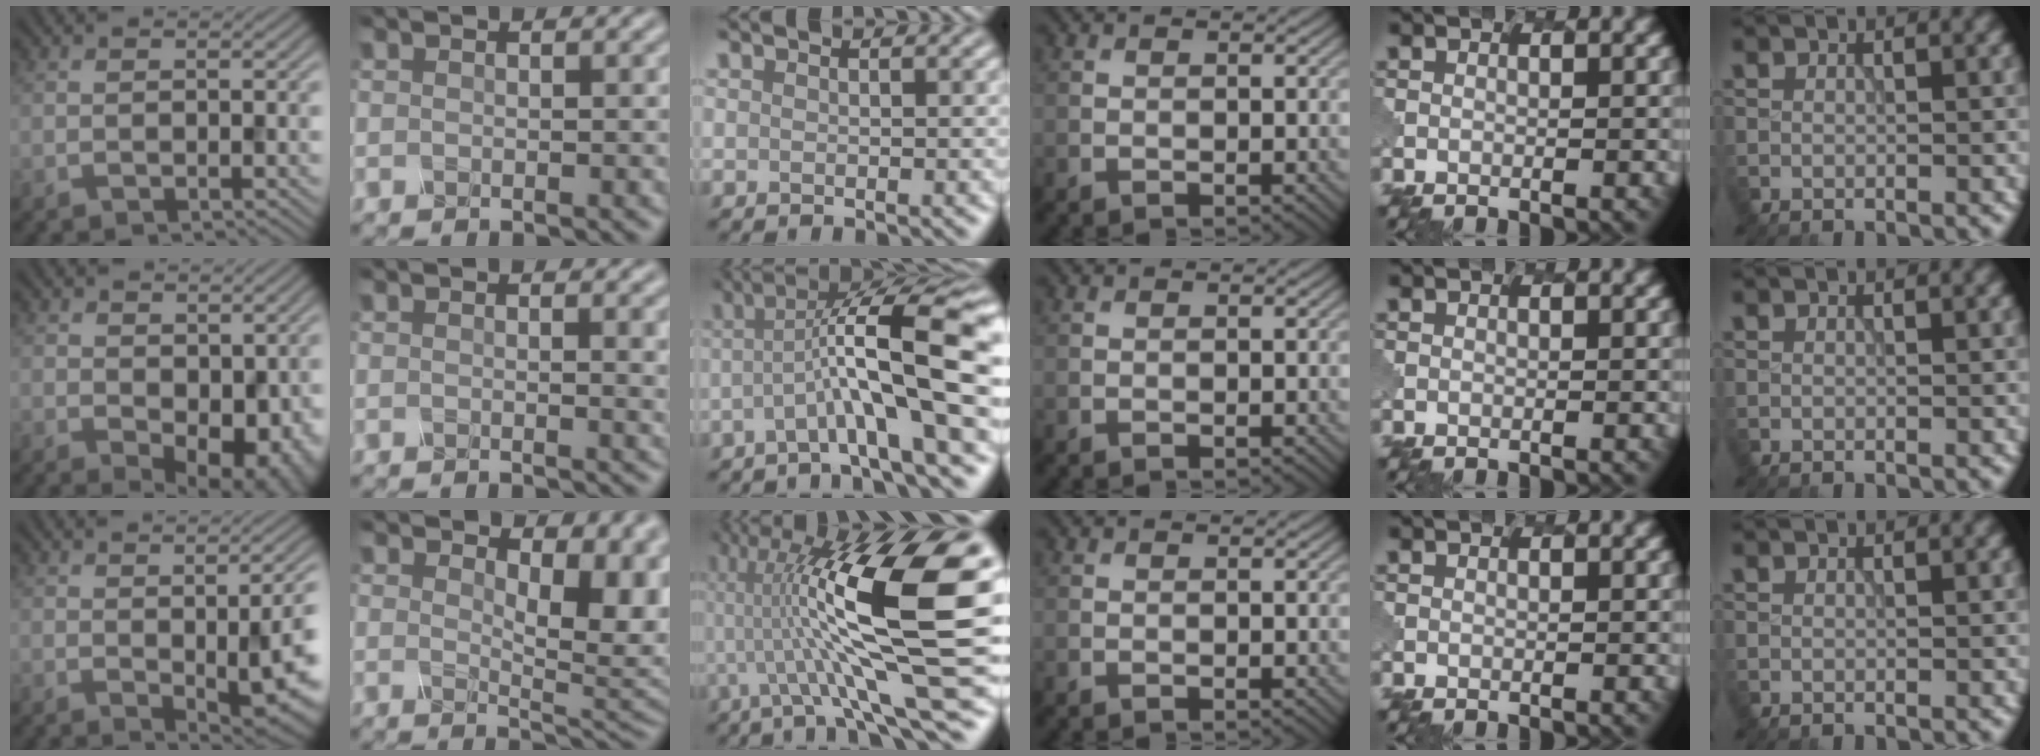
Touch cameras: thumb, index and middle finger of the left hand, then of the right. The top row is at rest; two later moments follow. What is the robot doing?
{"motion": "dispense", "object": "dispenser bottle"}